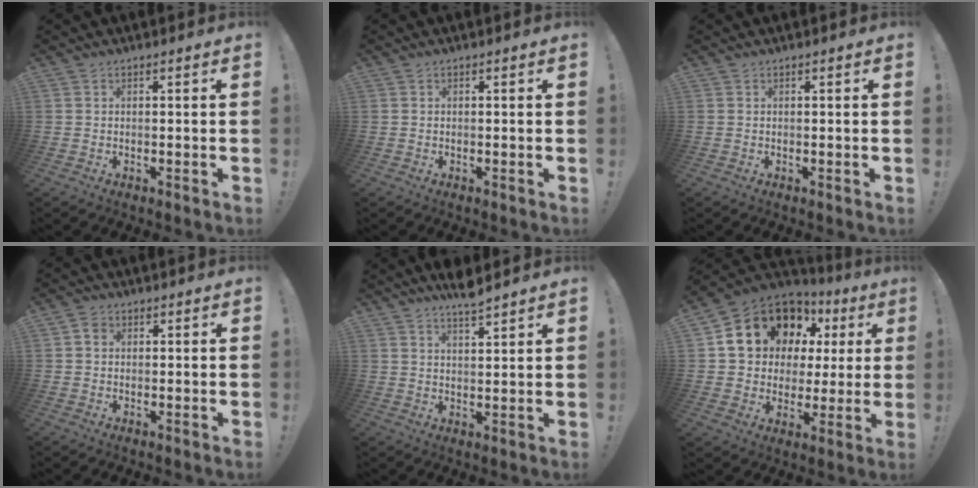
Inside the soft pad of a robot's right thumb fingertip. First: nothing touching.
{"total": 0.0}
{"total": 0.0}
{"total": 2.0, "force": [0.3, 1.6, 1.2], "torque": [-0.017, 0.002, 0.004]}
{"total": 5.5, "force": [4.7, 0.6, 2.7], "torque": [-0.041, -0.032, 0.081]}
{"total": 16.3, "force": [8.4, 11.8, 7.5], "torque": [-0.125, -0.045, 0.177]}